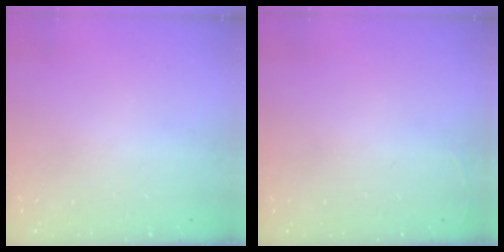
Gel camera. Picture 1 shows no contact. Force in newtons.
{"total": 2.7, "press": 2.6, "slide": 1.0}